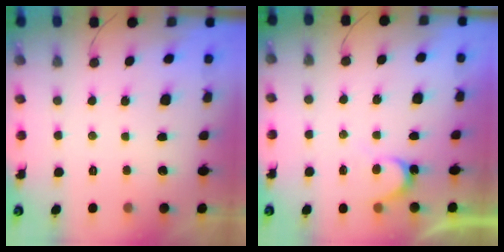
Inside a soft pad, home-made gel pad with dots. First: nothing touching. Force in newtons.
{"total": 5.6, "press": 5.6, "slide": 0.4}